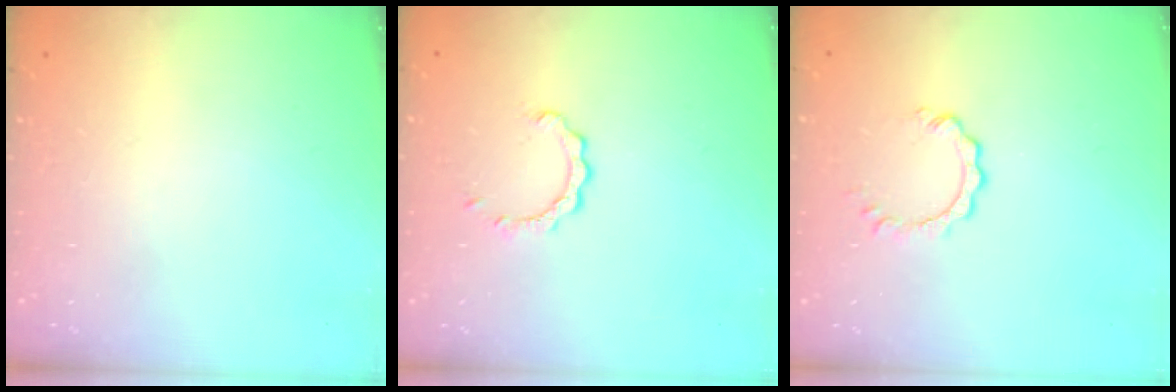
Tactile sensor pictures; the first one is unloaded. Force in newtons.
{"total": 2.1, "press": 2.1, "slide": 0.2}
{"total": 2.8, "press": 2.8, "slide": 0.3}